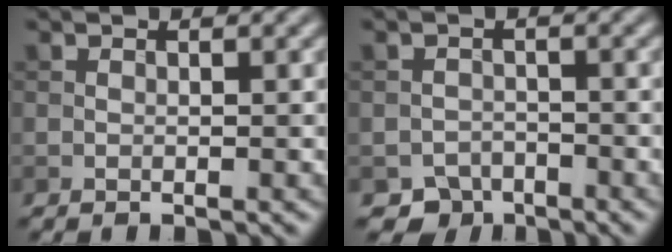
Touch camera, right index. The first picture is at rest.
{"total": 2.6, "force": [-2.1, 1.6, 0.3], "torque": [0.006, 0.001, -0.040]}